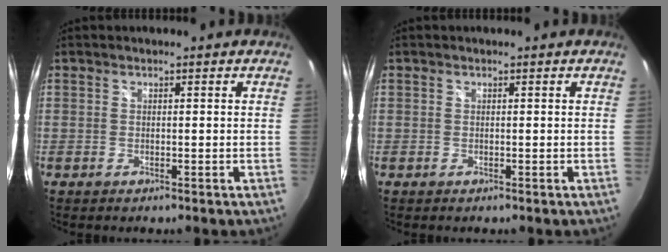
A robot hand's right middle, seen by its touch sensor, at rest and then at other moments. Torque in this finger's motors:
{"motor_torque": [-0.38, -0.37, 0.00, 0.00]}